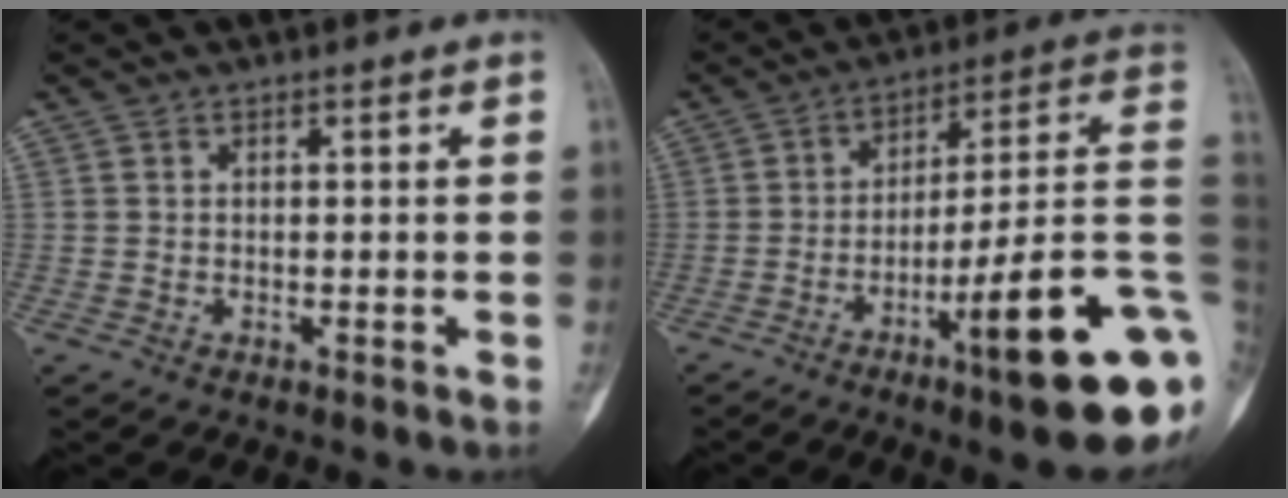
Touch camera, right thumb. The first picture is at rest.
{"total": 21.6, "force": [-7.5, 3.3, 20.0], "torque": [-0.224, 0.038, -0.107]}